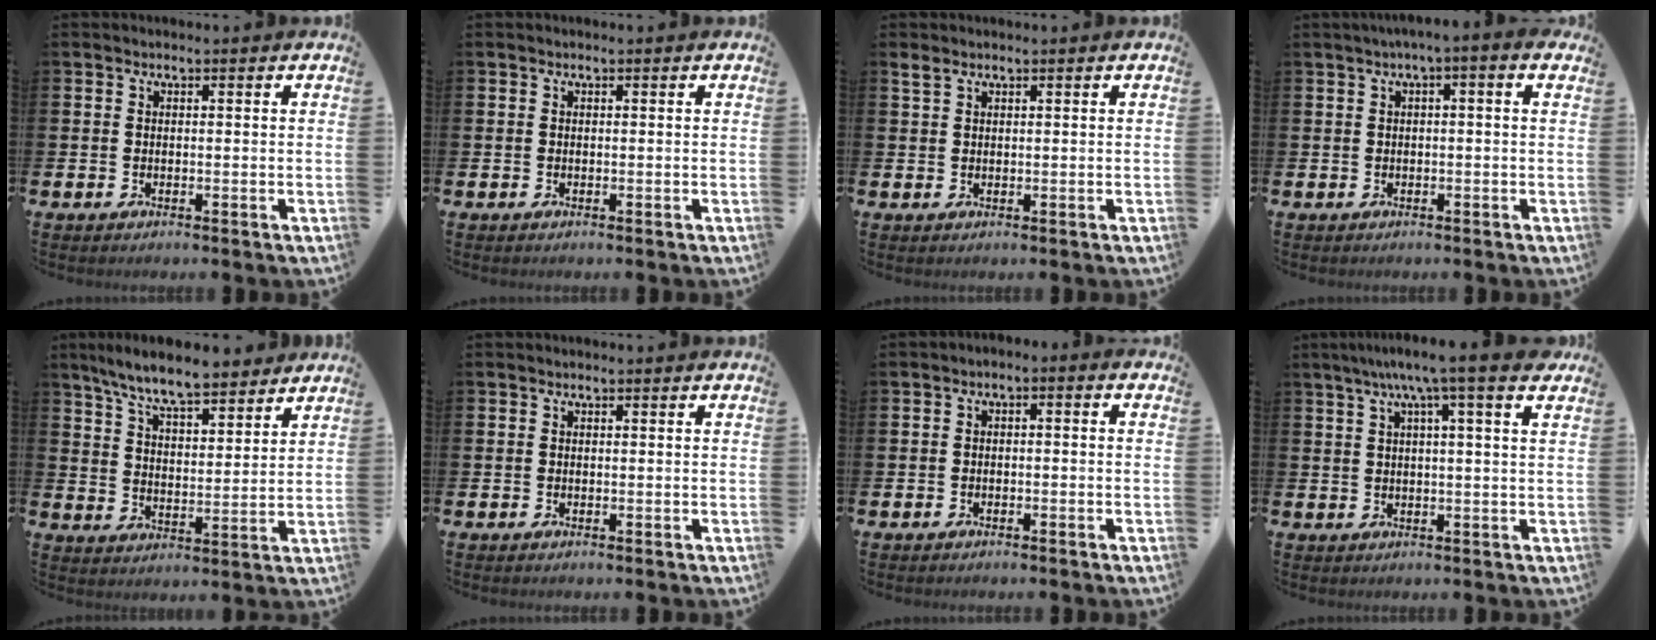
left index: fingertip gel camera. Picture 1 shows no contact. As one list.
[{"total": 0.0}, {"total": 1.4, "force": [1.2, 0.5, 0.5], "torque": [0.002, -0.003, 0.018]}, {"total": 1.5, "force": [0.1, 0.0, 1.5], "torque": [-0.018, -0.002, -0.001]}, {"total": 8.4, "force": [7.8, 1.1, 3.0], "torque": [-0.082, -0.038, 0.141]}, {"total": 0.0}, {"total": 1.1, "force": [-1.0, 0.4, 0.3], "torque": [-0.003, -0.002, -0.023]}, {"total": 5.8, "force": [4.3, -0.2, 3.9], "torque": [-0.073, -0.014, 0.067]}]